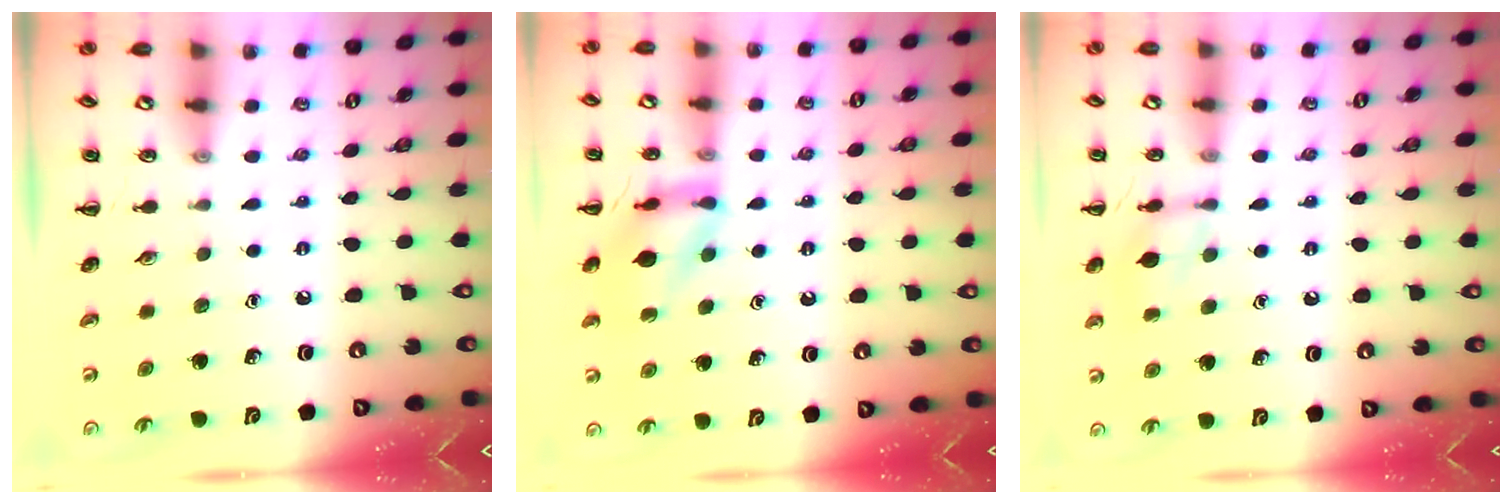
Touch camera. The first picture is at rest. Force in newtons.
{"total": 11.4, "press": 11.3, "slide": 1.2}
{"total": 8.1, "press": 8.1, "slide": 0.7}